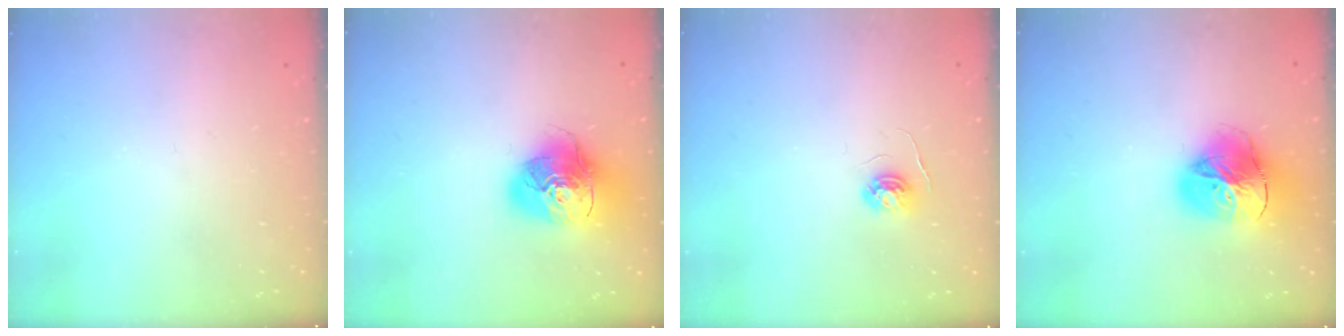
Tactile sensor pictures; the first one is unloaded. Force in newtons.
{"total": 15.9, "press": 15.8, "slide": 2.3}
{"total": 4.0, "press": 4.0, "slide": 0.5}
{"total": 19.8, "press": 19.6, "slide": 2.3}